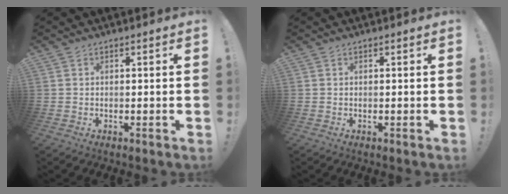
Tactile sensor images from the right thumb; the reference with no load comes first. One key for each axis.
{"total": 0.0}